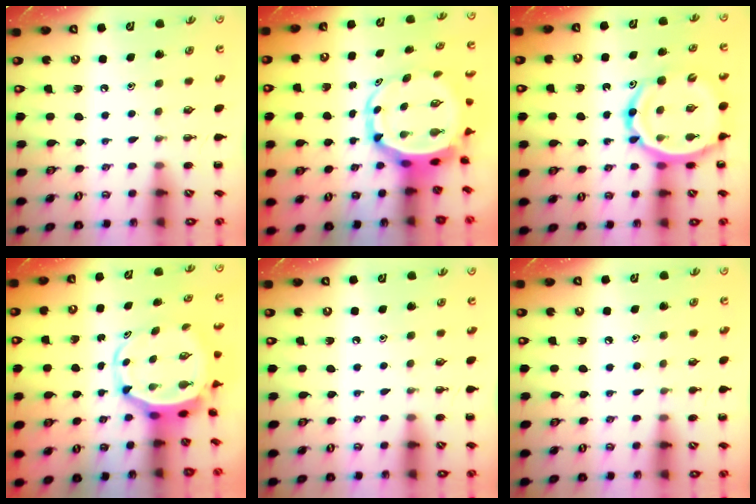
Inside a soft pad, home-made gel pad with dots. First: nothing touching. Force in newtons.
{"total": 7.8, "press": 7.5, "slide": 2.0}
{"total": 15.0, "press": 14.5, "slide": 3.8}
{"total": 5.8, "press": 5.7, "slide": 1.3}
{"total": 0.0}
{"total": 4.6, "press": 4.3, "slide": 1.6}